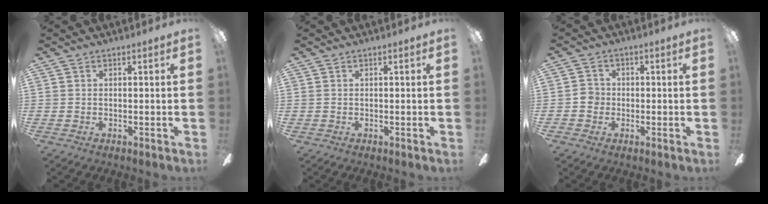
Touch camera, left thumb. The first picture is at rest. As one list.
[{"total": 0.0}, {"total": 3.2, "force": [-0.8, 3.0, 0.9], "torque": [-0.010, 0.004, -0.017]}]